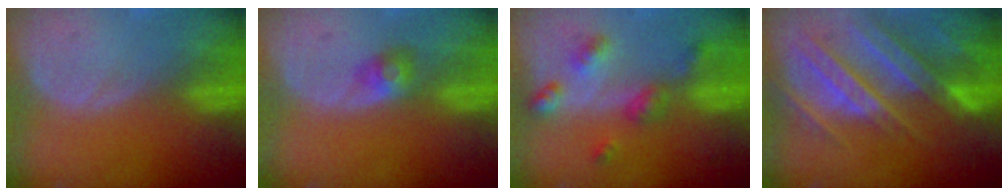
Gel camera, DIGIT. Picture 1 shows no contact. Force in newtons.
{"total": 3.0, "press": 2.6, "slide": 1.4}
{"total": 6.3, "press": 5.5, "slide": 3.1}
{"total": 11.2, "press": 9.9, "slide": 5.2}